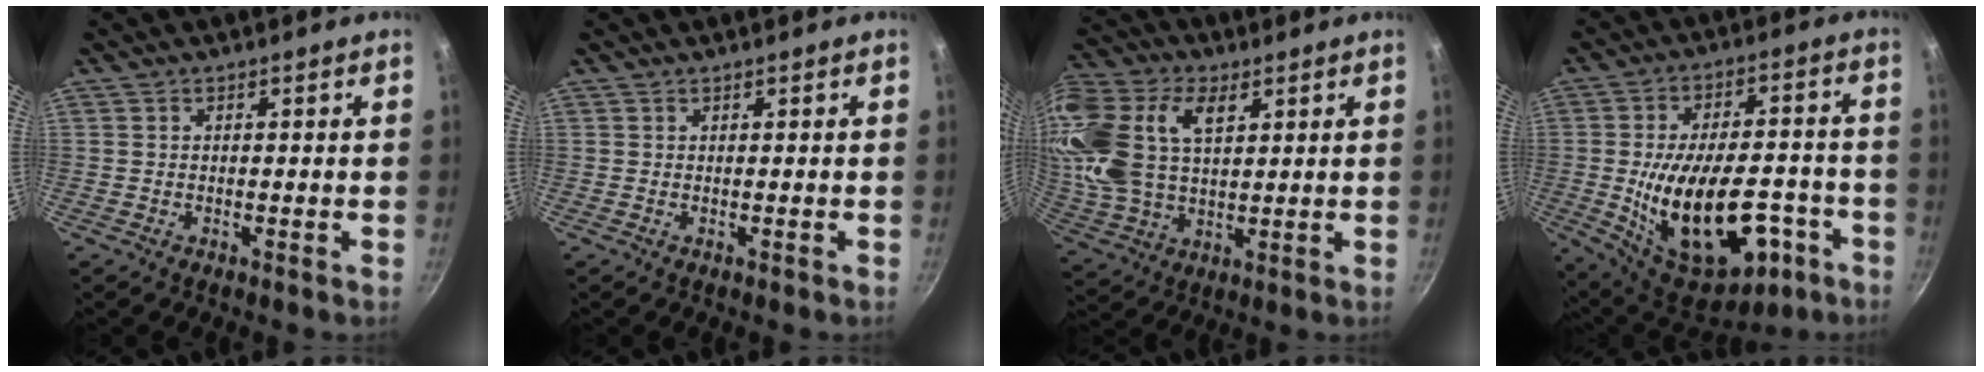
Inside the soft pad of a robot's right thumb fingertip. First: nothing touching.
{"total": 0.0}
{"total": 21.9, "force": [7.5, 13.7, 15.5], "torque": [-0.343, 0.005, 0.141]}
{"total": 25.0, "force": [-7.9, 13.4, 19.6], "torque": [-0.282, 0.033, -0.097]}